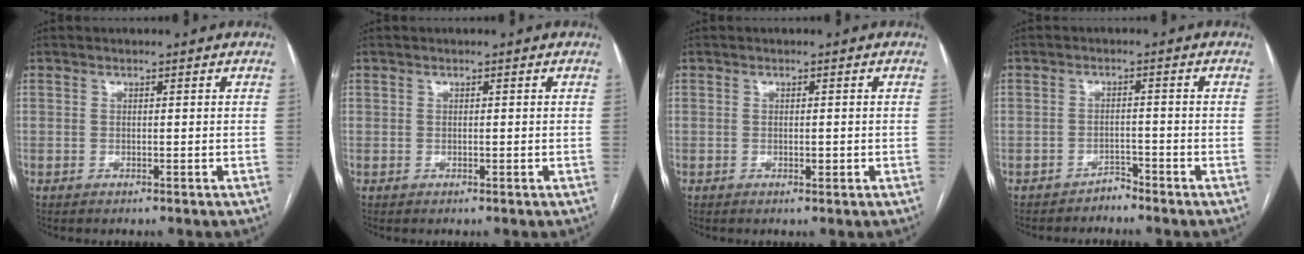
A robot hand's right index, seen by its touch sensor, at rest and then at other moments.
{"total": 0.0}
{"total": 1.0, "force": [-0.2, 0.4, 0.9], "torque": [-0.014, -0.001, -0.002]}
{"total": 1.9, "force": [-1.8, 0.4, -0.2], "torque": [0.010, 0.000, -0.029]}